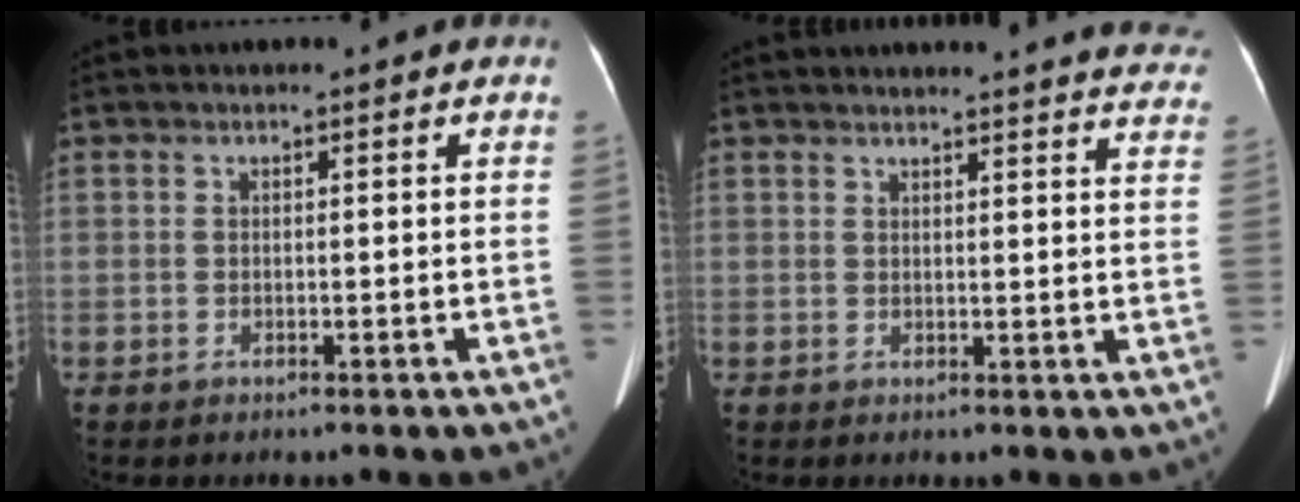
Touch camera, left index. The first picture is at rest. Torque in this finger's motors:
{"motor_torque": [0.82, -1.27, 0.07, 0.01]}